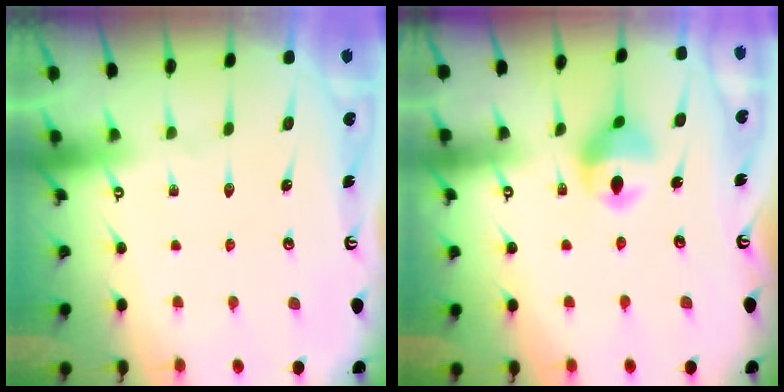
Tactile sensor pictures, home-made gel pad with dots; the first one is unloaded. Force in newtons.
{"total": 11.2, "press": 10.6, "slide": 3.6}